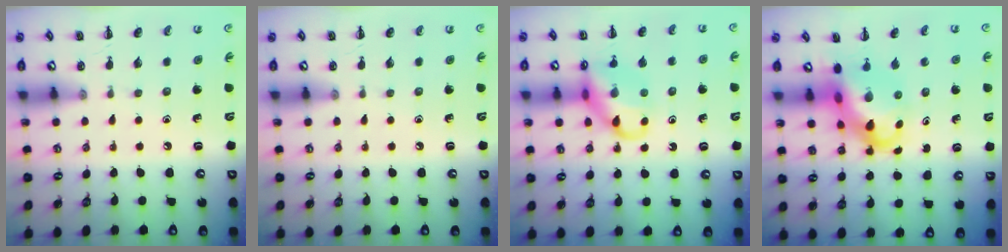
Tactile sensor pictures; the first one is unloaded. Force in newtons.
{"total": 0.0}
{"total": 13.8, "press": 13.7, "slide": 1.8}
{"total": 7.7, "press": 7.4, "slide": 2.3}